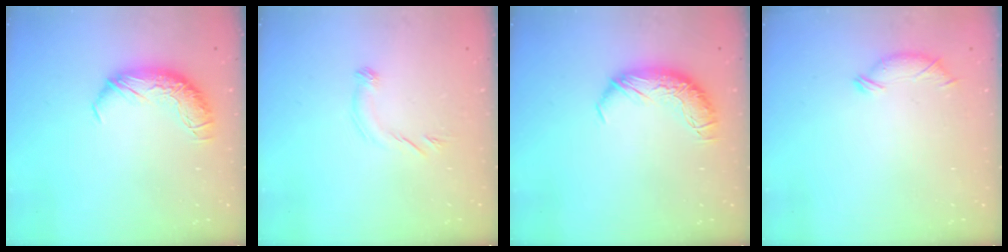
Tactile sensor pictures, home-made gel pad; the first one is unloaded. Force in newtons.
{"total": 6.5, "press": 6.5, "slide": 1.0}
{"total": 0.0}
{"total": 6.3, "press": 6.2, "slide": 0.4}